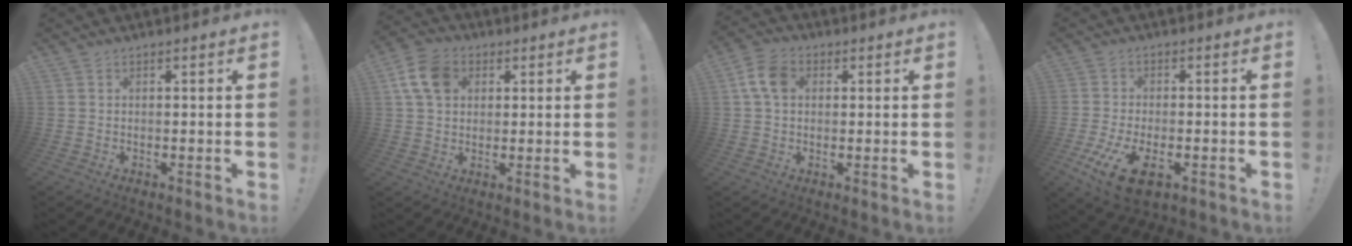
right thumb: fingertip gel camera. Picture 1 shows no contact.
{"total": 10.6, "force": [3.5, 7.9, 6.3], "torque": [-0.110, 0.005, 0.071]}
{"total": 8.1, "force": [1.7, 5.7, 5.5], "torque": [-0.111, 0.013, 0.034]}
{"total": 10.7, "force": [-4.5, 5.2, 8.2], "torque": [-0.168, 0.007, -0.080]}